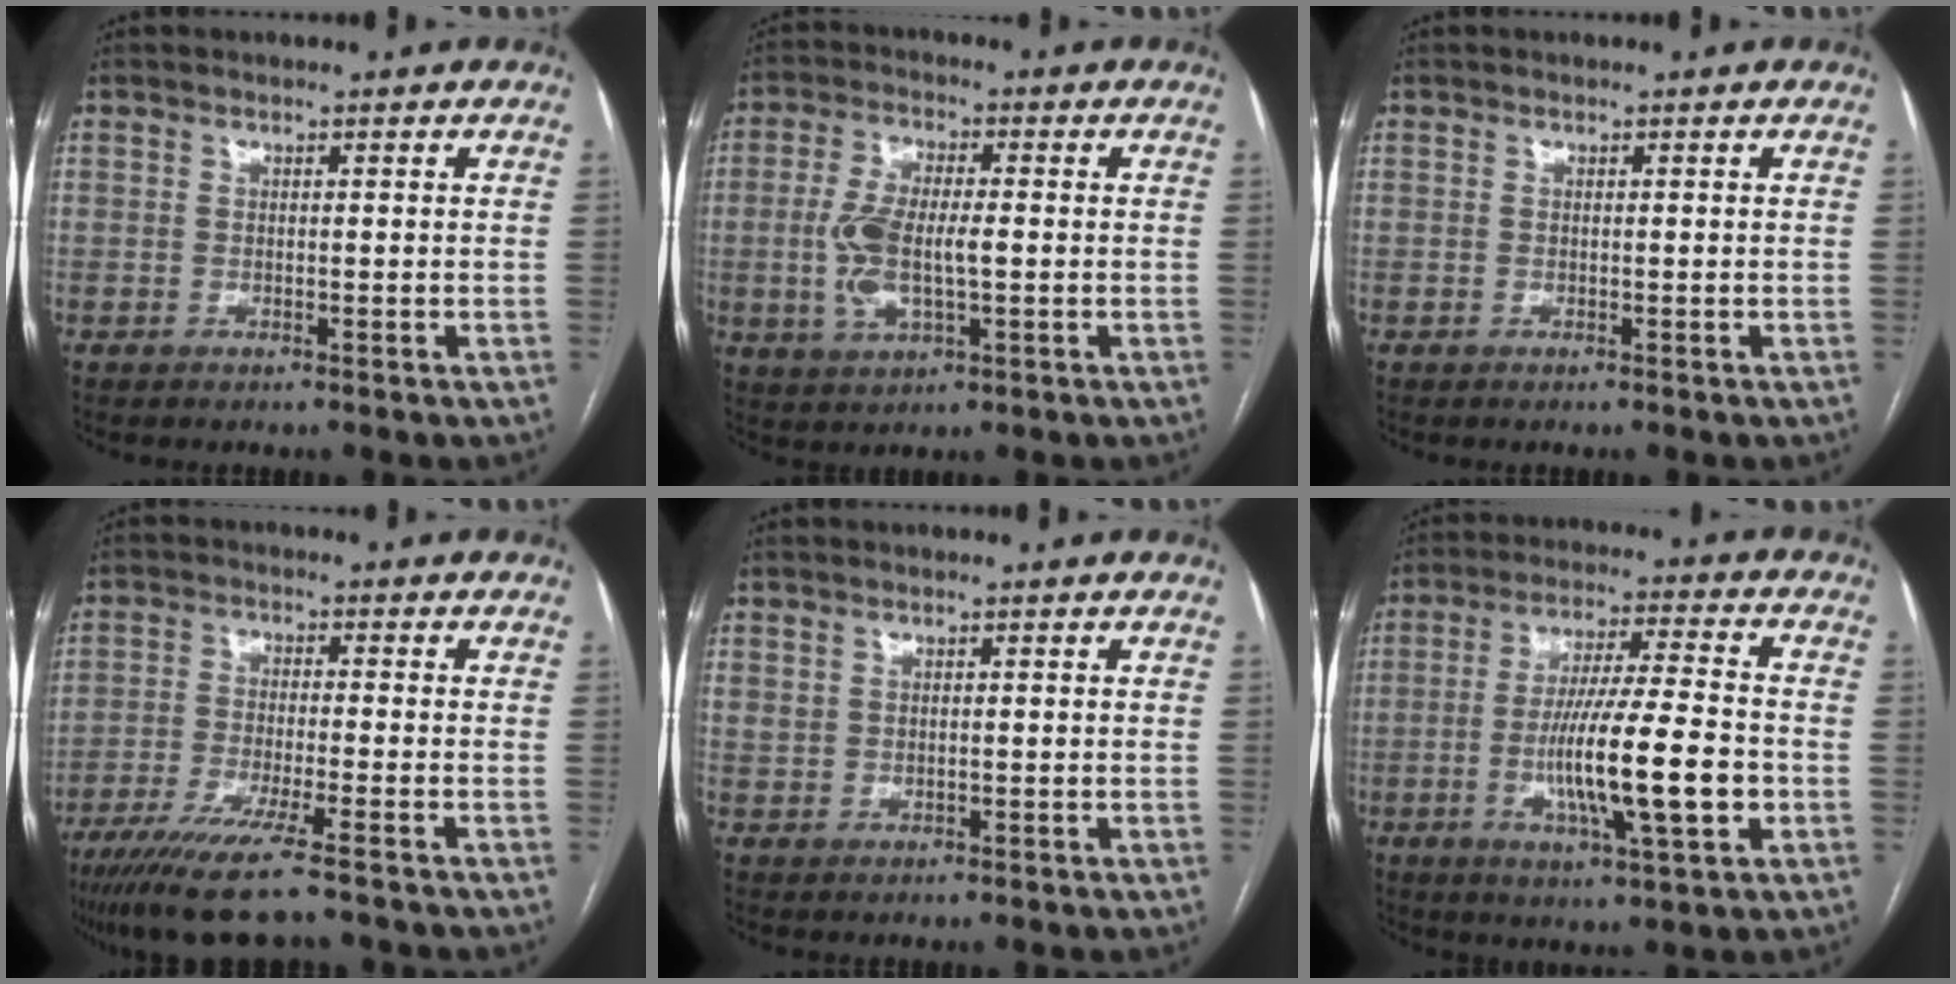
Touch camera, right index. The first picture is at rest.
{"total": 8.5, "force": [-0.8, 3.3, 7.9], "torque": [-0.170, 0.009, -0.010]}
{"total": 0.0}
{"total": 11.6, "force": [-8.5, 0.3, 7.8], "torque": [-0.128, -0.031, -0.139]}
{"total": 0.9, "force": [0.5, 0.7, 0.3], "torque": [-0.004, 0.009, 0.012]}
{"total": 14.0, "force": [-3.3, 1.1, 13.6], "torque": [-0.240, -0.007, -0.056]}